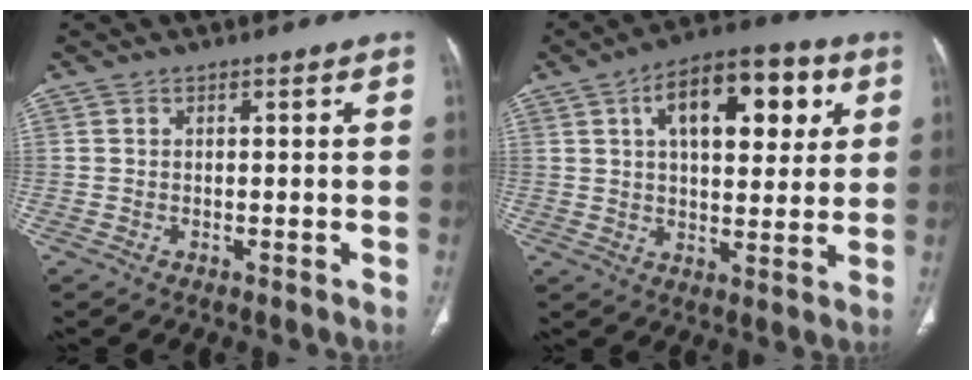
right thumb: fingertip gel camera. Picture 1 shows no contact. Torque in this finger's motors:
{"motor_torque": [0.71, 4.30, 1.03, 0.00, 0.13]}